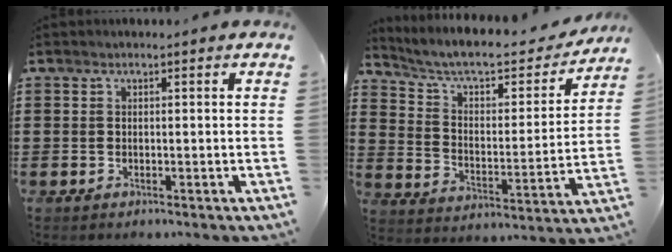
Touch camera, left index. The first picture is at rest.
{"total": 7.1, "force": [5.8, 2.0, 3.5], "torque": [-0.095, -0.036, 0.097]}